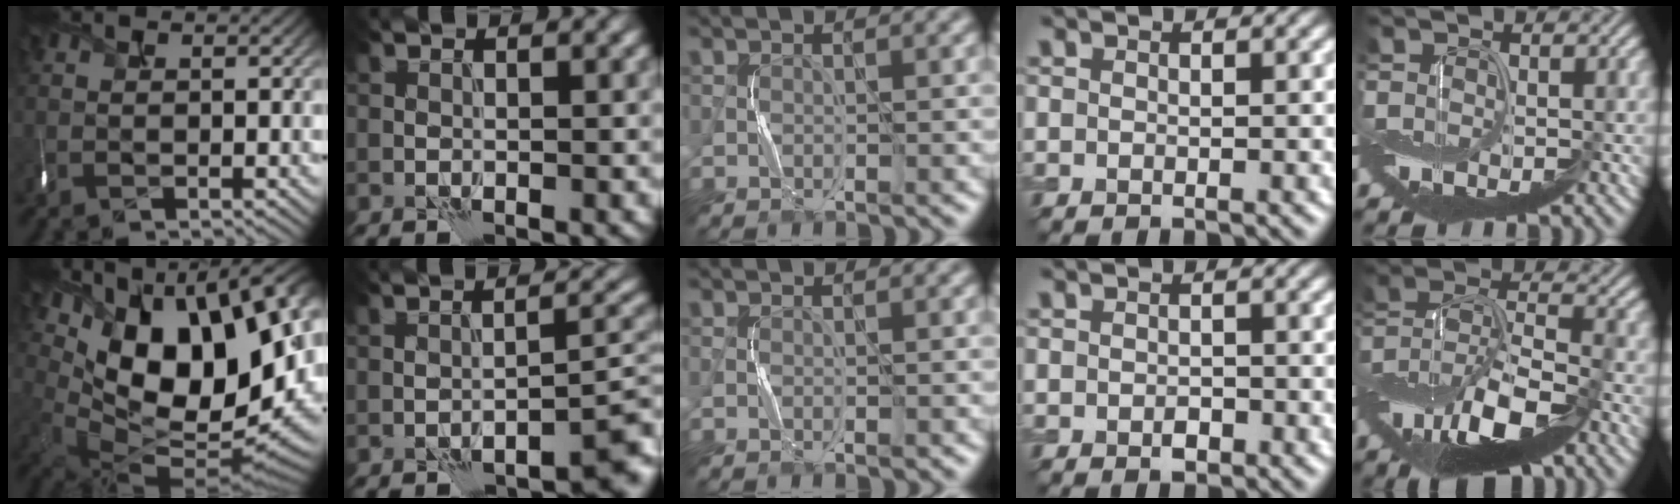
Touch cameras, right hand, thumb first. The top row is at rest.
{"thumb": {"total": 19.7, "force": [5.7, 11.6, 14.9], "torque": [-0.258, -0.006, 0.130]}, "index": {"total": 3.4, "force": [-2.3, 0.6, 2.5], "torque": [-0.028, 0.015, -0.034]}, "middle": {"total": 0.7, "force": [-0.3, 0.3, 0.5], "torque": [-0.012, 0.000, -0.005]}, "ring": {"total": 1.1, "force": [-0.4, 0.6, 0.7], "torque": [-0.012, -0.001, -0.007]}, "little": {"total": 10.6, "force": [-5.5, 4.2, 8.1], "torque": [-0.144, 0.001, -0.107]}}